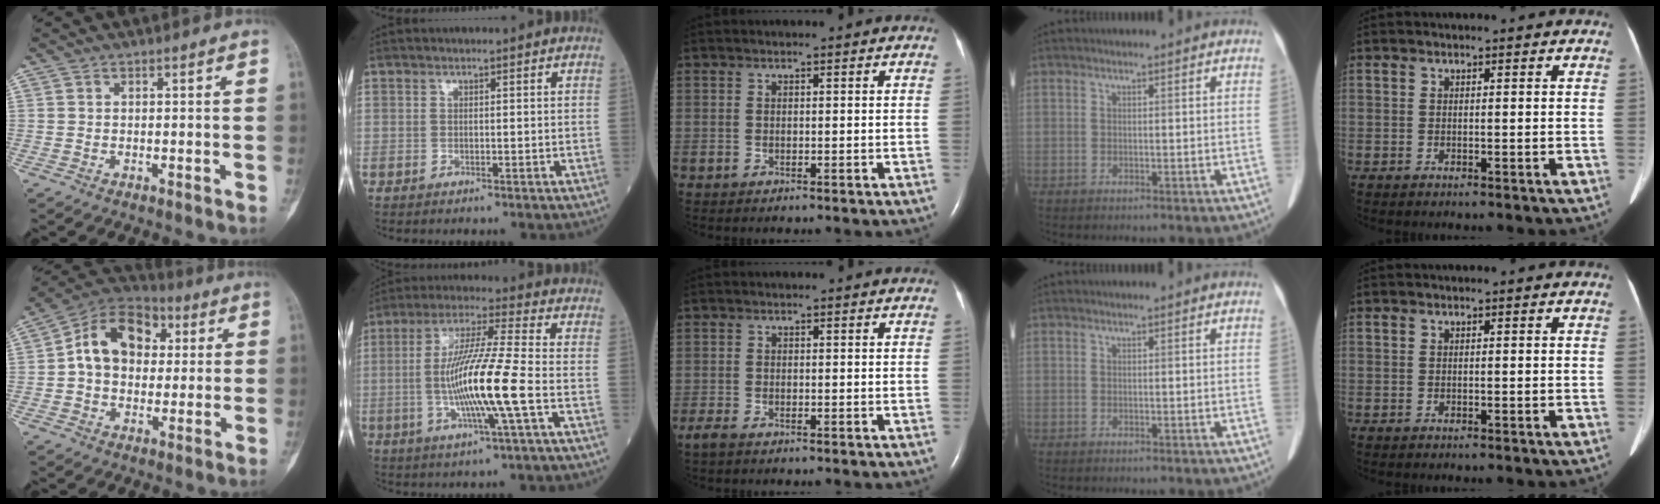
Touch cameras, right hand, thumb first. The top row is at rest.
{"thumb": {"total": 14.6, "force": [2.4, 10.8, 9.5], "torque": [-0.124, 0.023, 0.029]}, "index": {"total": 13.5, "force": [-2.7, -0.6, 13.2], "torque": [-0.254, -0.008, -0.057]}, "middle": {"total": 1.8, "force": [-1.3, 0.6, 1.1], "torque": [-0.029, -0.005, -0.025]}}